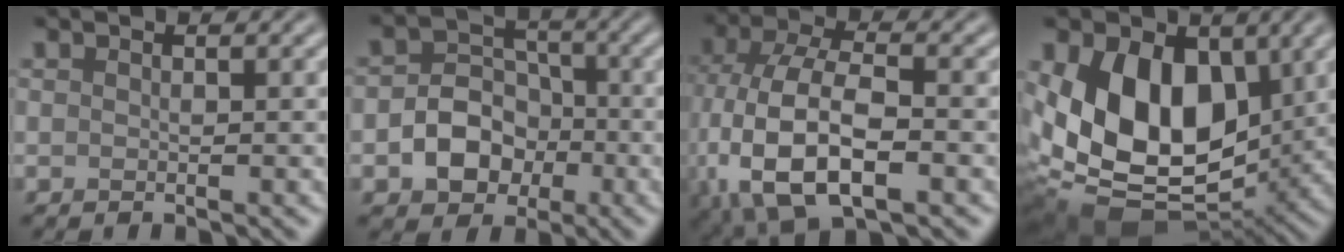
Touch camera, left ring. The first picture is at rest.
{"total": 5.3, "force": [-1.6, 4.2, 2.9], "torque": [-0.029, 0.000, -0.035]}
{"total": 12.2, "force": [-3.4, 6.2, 9.9], "torque": [-0.210, -0.012, -0.059]}
{"total": 12.6, "force": [1.8, 8.4, 9.3], "torque": [-0.168, -0.015, 0.026]}